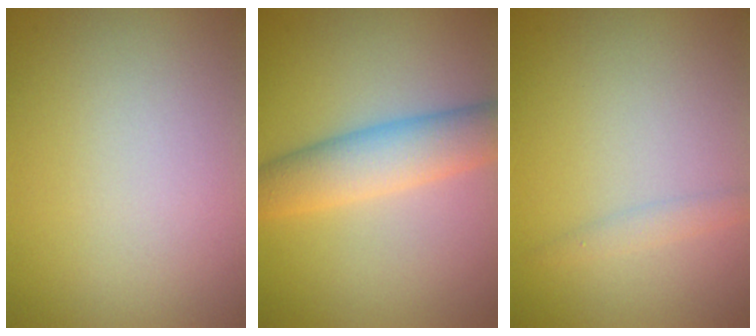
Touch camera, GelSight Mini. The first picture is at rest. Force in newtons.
{"total": 5.4, "press": 5.4, "slide": 0.1}
{"total": 1.2, "press": 1.2, "slide": 0.0}